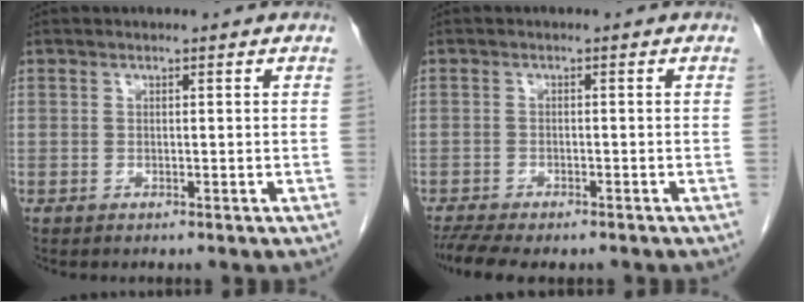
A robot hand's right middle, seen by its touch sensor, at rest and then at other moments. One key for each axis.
{"total": 8.1, "fx": -6.6, "fy": 2.3, "fz": 4.0, "tx": -0.064, "ty": -0.003, "tz": -0.100}